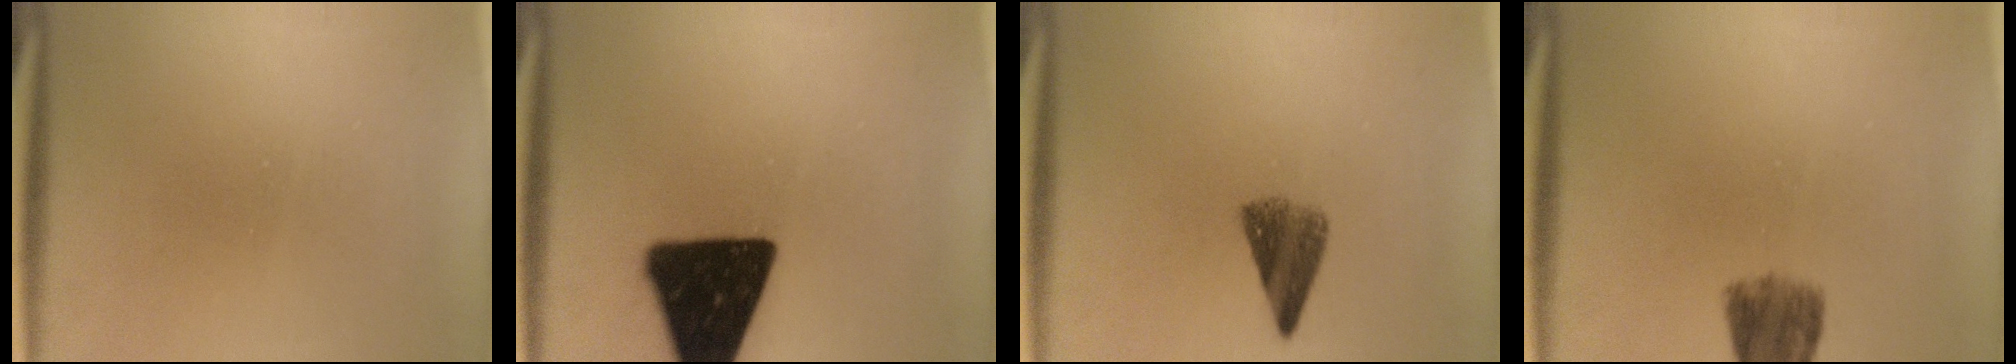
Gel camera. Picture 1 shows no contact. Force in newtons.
{"total": 19.3}
{"total": 5.2}
{"total": 5.3}